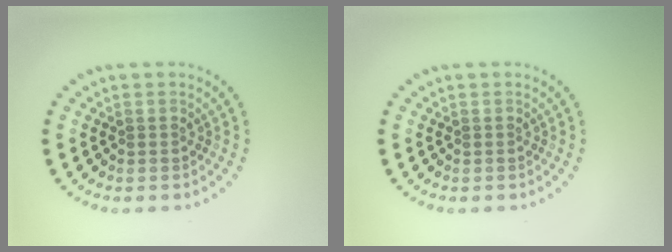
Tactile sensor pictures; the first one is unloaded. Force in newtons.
{"total": 0.0}